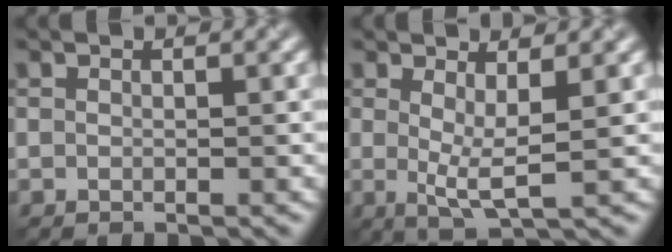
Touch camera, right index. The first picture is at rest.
{"total": 3.1, "force": [0.6, 0.7, 3.0], "torque": [-0.051, -0.013, 0.012]}